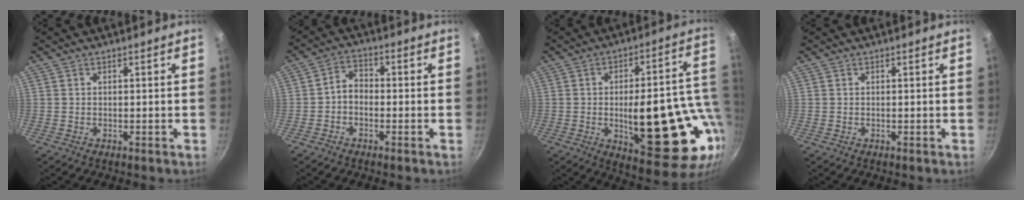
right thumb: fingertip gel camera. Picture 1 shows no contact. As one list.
[{"total": 3.7, "force": [-1.2, 2.7, 2.2], "torque": [-0.030, 0.021, -0.032]}, {"total": 25.1, "force": [-4.4, 9.8, 22.8], "torque": [-0.269, 0.008, -0.045]}, {"total": 0.0}]